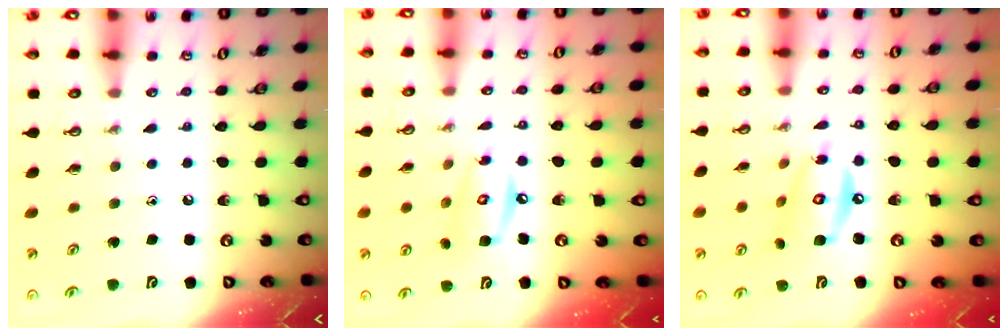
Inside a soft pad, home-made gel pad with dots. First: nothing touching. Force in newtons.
{"total": 11.0, "press": 10.9, "slide": 1.1}
{"total": 12.8, "press": 12.8, "slide": 1.2}